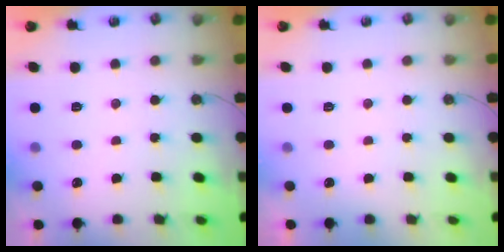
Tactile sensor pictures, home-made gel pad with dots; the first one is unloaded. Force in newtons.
{"total": 0.0}